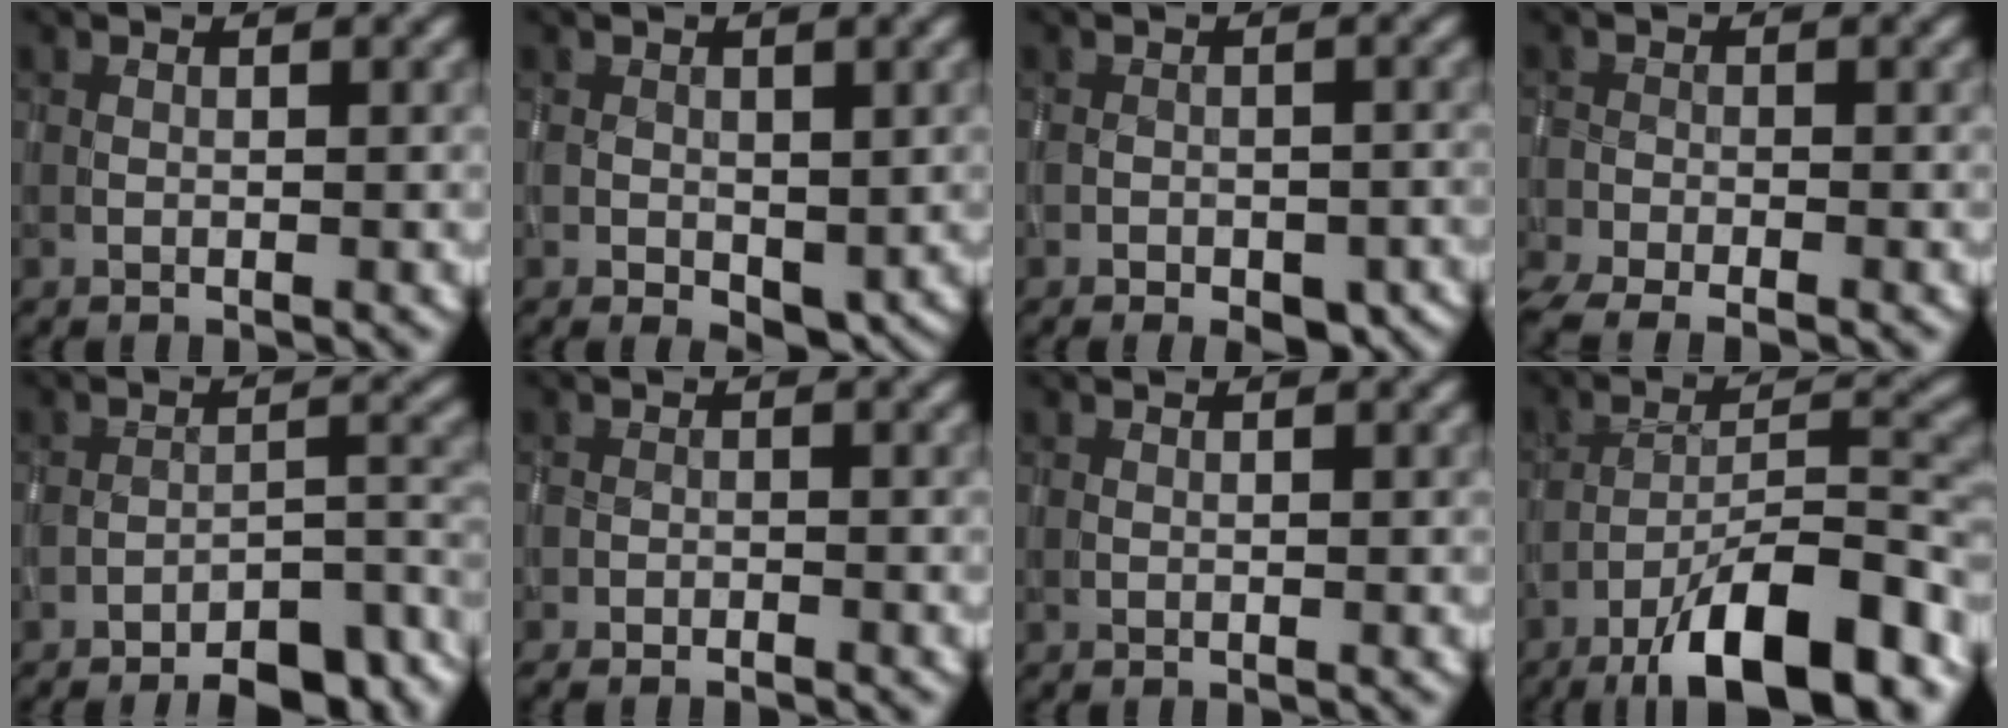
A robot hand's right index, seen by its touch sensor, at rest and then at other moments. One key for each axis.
{"total": 2.5, "fx": -0.3, "fy": 1.8, "fz": 1.7, "tx": -0.030, "ty": -0.008, "tz": -0.001}
{"total": 4.5, "fx": -2.9, "fy": 2.6, "fz": 2.4, "tx": -0.026, "ty": -0.002, "tz": -0.033}
{"total": 4.2, "fx": -3.3, "fy": 1.4, "fz": 2.1, "tx": -0.038, "ty": -0.019, "tz": -0.059}
{"total": 9.2, "fx": -7.8, "fy": 2.5, "fz": 4.0, "tx": -0.043, "ty": 0.001, "tz": -0.106}
{"total": 1.7, "fx": -1.6, "fy": 0.2, "fz": 0.5, "tx": -0.011, "ty": -0.003, "tz": -0.025}
{"total": 0.0}
{"total": 12.1, "fx": -8.2, "fy": 3.1, "fz": 8.3, "tx": -0.132, "ty": 0.017, "tz": -0.139}